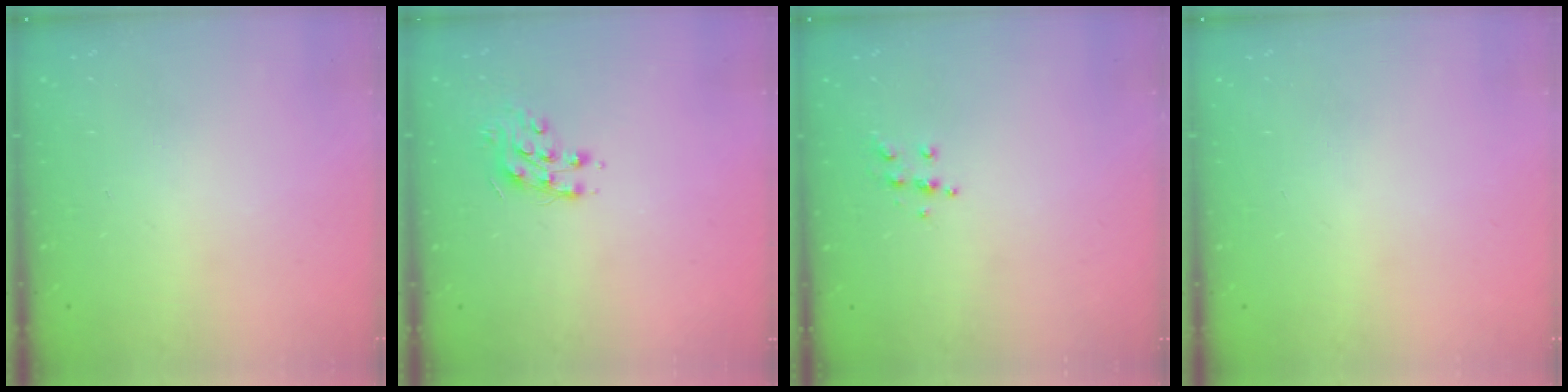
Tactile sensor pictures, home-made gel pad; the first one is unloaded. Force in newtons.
{"total": 8.4, "press": 8.4, "slide": 0.2}
{"total": 5.1, "press": 5.1, "slide": 0.5}
{"total": 0.0}